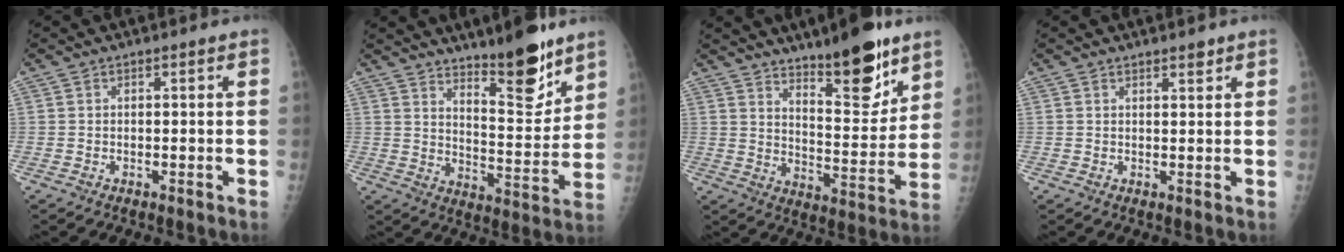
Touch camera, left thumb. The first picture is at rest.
{"total": 13.7, "force": [10.3, 3.5, 8.4], "torque": [-0.092, -0.087, 0.167]}
{"total": 15.3, "force": [10.7, 4.4, 10.0], "torque": [-0.112, -0.082, 0.174]}
{"total": 1.7, "force": [1.4, 0.5, 0.8], "torque": [-0.006, -0.009, 0.021]}